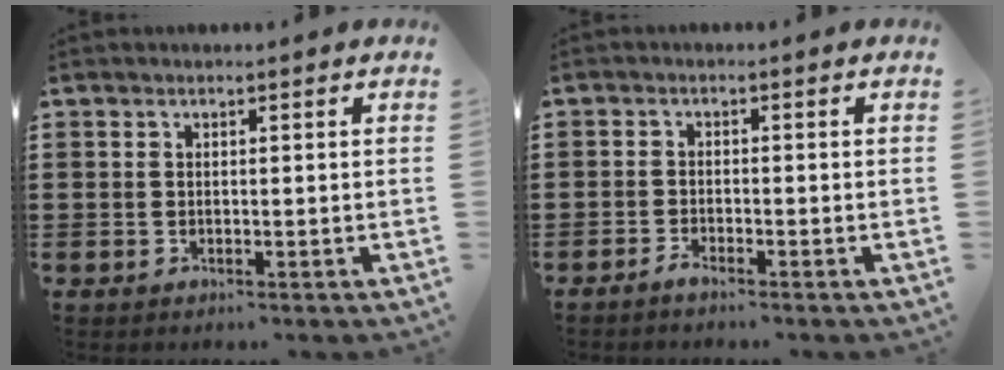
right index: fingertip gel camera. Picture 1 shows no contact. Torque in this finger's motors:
{"motor_torque": [-0.41, 0.41, 0.01, 0.01]}